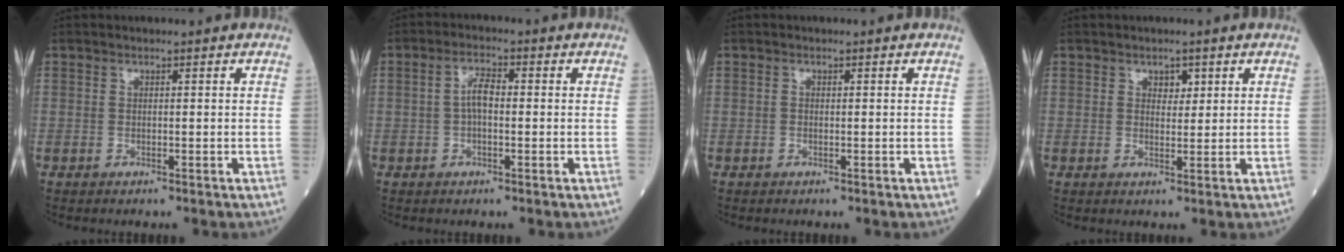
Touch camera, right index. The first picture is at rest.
{"total": 3.4, "force": [-0.2, 1.4, 3.1], "torque": [-0.062, 0.013, -0.004]}
{"total": 0.0}
{"total": 1.8, "force": [1.0, 1.2, 1.0], "torque": [-0.008, -0.001, 0.014]}